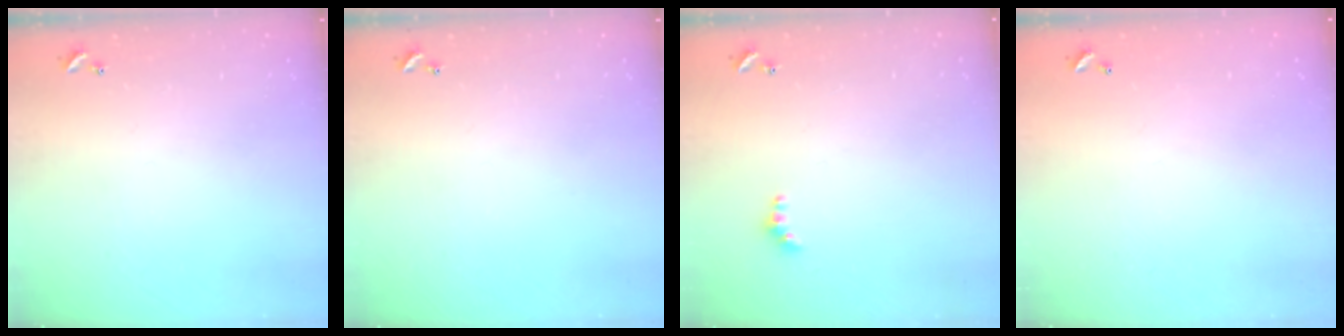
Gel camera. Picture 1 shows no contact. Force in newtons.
{"total": 0.0}
{"total": 2.8, "press": 2.8, "slide": 0.5}
{"total": 2.8, "press": 2.8, "slide": 0.1}